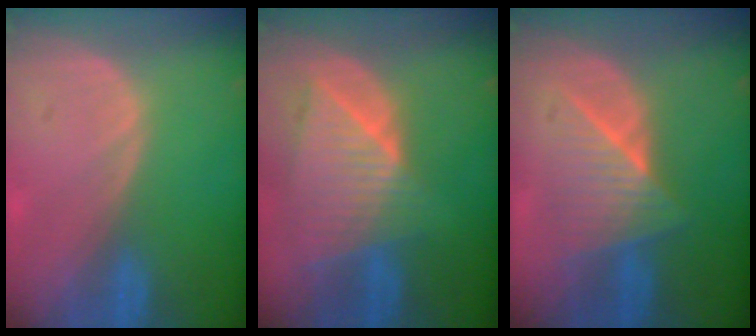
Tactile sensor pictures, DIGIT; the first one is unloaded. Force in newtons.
{"total": 9.0, "press": 8.0, "slide": 4.2}
{"total": 6.5, "press": 6.4, "slide": 1.0}